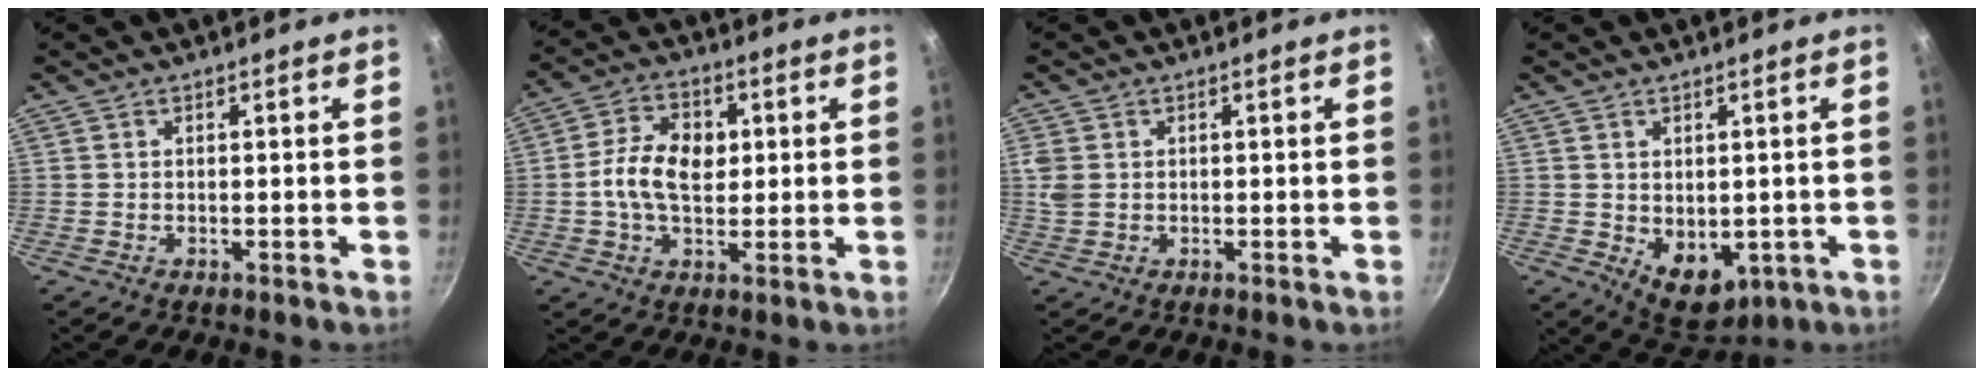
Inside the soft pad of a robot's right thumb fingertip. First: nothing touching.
{"total": 10.3, "force": [0.5, 6.8, 7.7], "torque": [-0.125, 0.011, 0.007]}
{"total": 3.3, "force": [0.4, 2.5, 2.0], "torque": [-0.052, 0.002, 0.012]}
{"total": 8.5, "force": [-2.0, 5.4, 6.2], "torque": [-0.070, -0.006, -0.007]}